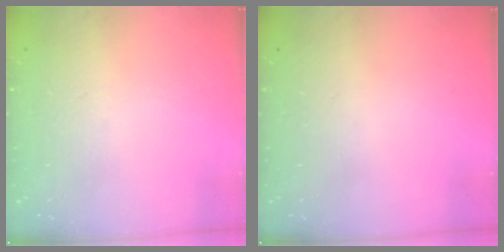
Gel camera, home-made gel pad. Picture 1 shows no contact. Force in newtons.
{"total": 0.0}